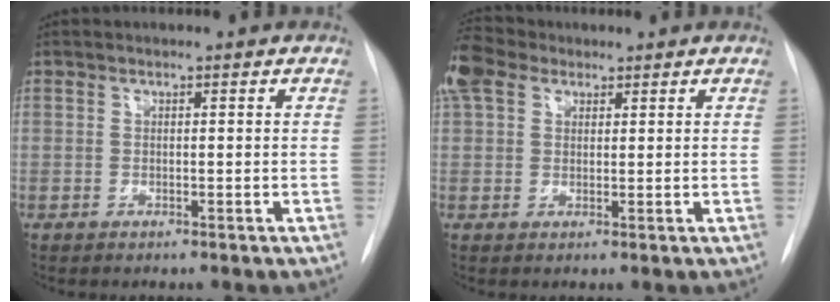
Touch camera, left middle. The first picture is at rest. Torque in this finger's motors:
{"motor_torque": [0.51, -0.20, 0.97, 0.21]}